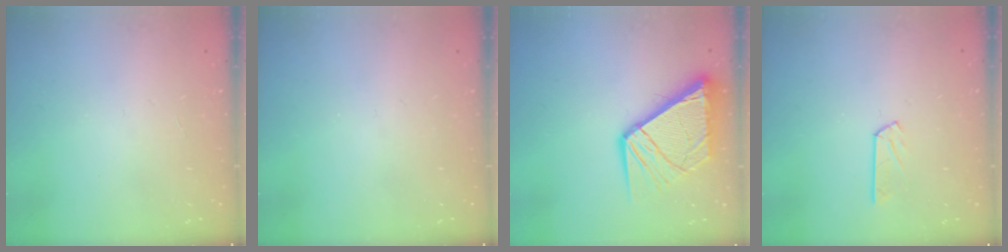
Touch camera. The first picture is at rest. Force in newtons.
{"total": 0.0}
{"total": 13.1, "press": 13.0, "slide": 1.5}
{"total": 4.9, "press": 4.8, "slide": 0.5}